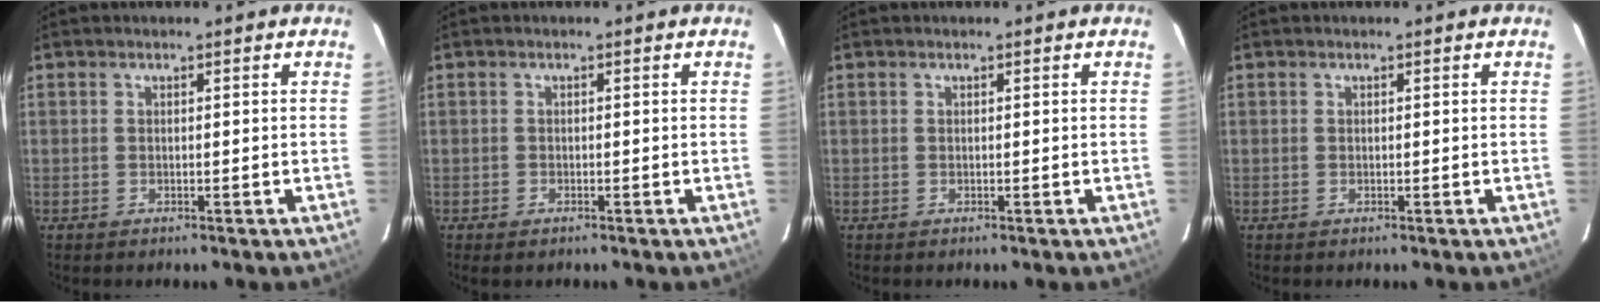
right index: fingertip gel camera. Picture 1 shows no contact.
{"total": 2.0, "force": [-1.4, 1.1, 1.0], "torque": [-0.021, -0.007, -0.023]}
{"total": 0.0}
{"total": 0.0}